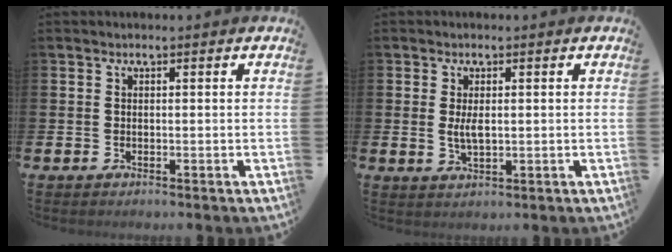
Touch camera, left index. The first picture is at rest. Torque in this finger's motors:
{"motor_torque": [0.34, 0.01, 0.08, 0.04]}